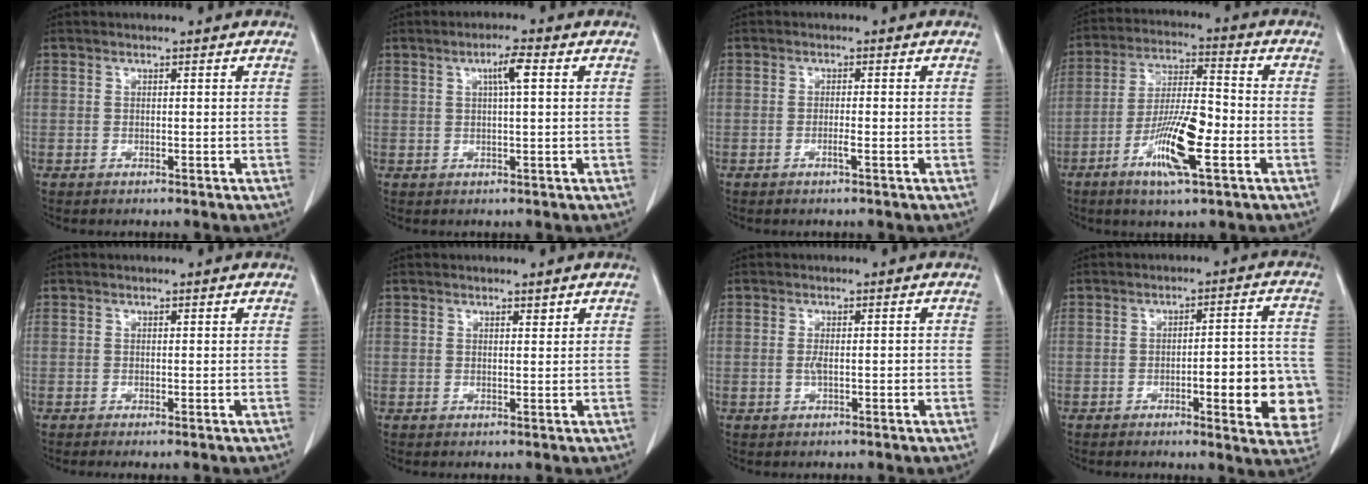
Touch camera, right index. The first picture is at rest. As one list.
[{"total": 3.4, "force": [1.1, 0.3, 3.2], "torque": [-0.056, 0.005, 0.017]}, {"total": 1.3, "force": [-0.6, -0.1, 1.1], "torque": [-0.023, 0.001, -0.010]}, {"total": 11.9, "force": [-4.5, 1.7, 10.8], "torque": [-0.205, -0.008, -0.081]}, {"total": 0.6, "force": [-0.3, -0.1, 0.5], "torque": [-0.012, -0.003, -0.006]}, {"total": 0.6, "force": [0.5, 0.2, 0.3], "torque": [-0.008, -0.006, 0.007]}, {"total": 2.0, "force": [-0.3, 0.6, 1.9], "torque": [-0.036, 0.002, -0.001]}, {"total": 12.1, "force": [-3.4, 2.7, 11.3], "torque": [-0.113, 0.016, -0.038]}]